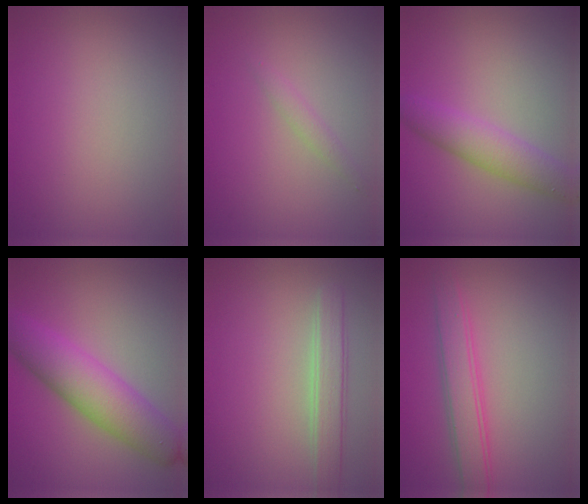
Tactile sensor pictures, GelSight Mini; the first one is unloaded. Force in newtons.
{"total": 1.0, "press": 1.0, "slide": 0.0}
{"total": 3.8, "press": 3.8, "slide": 0.1}
{"total": 6.5, "press": 6.5, "slide": 0.3}
{"total": 2.7, "press": 2.7, "slide": 0.5}
{"total": 3.3, "press": 3.3, "slide": 0.1}